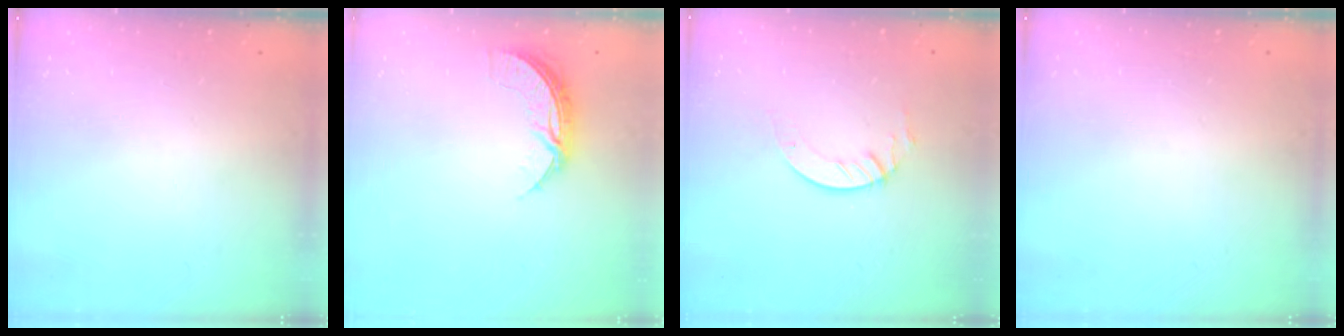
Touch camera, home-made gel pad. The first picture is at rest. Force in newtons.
{"total": 6.7, "press": 6.7, "slide": 0.2}
{"total": 4.5, "press": 4.4, "slide": 0.4}
{"total": 0.0}